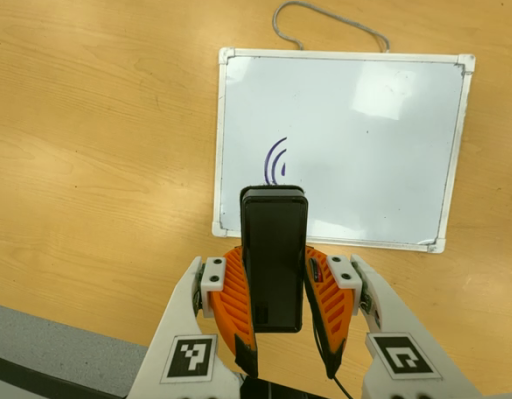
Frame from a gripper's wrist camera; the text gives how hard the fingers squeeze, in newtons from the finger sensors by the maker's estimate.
{"total": 8.9, "left": 6.6, "right": 11.3}